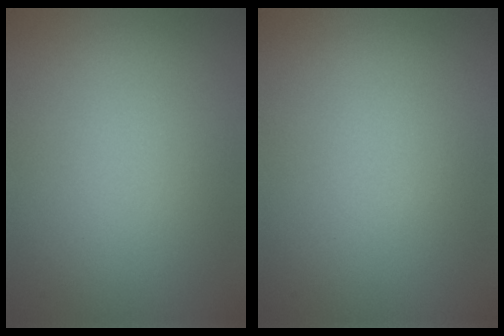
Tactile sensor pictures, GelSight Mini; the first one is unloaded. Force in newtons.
{"total": 0.0}